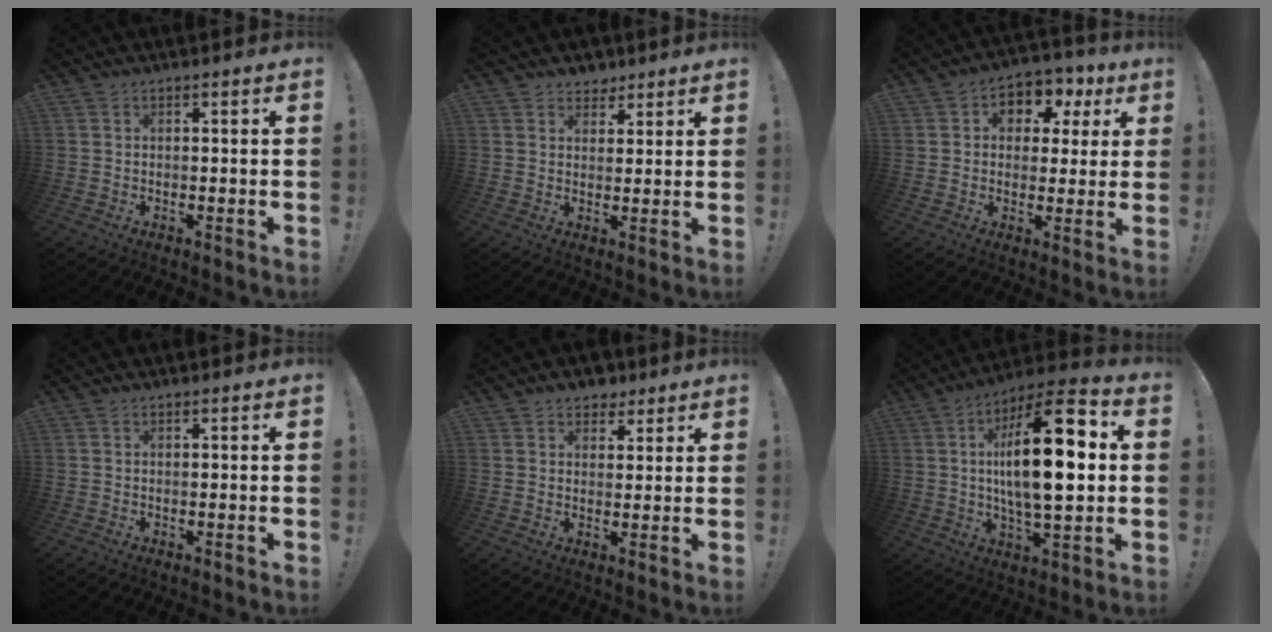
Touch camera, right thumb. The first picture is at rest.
{"total": 4.4, "force": [3.3, 2.9, 0.2], "torque": [0.008, -0.023, 0.060]}
{"total": 7.2, "force": [1.7, 6.2, 3.2], "torque": [-0.028, -0.007, 0.030]}
{"total": 0.0}
{"total": 5.5, "force": [3.9, 3.7, 0.9], "torque": [0.000, -0.024, 0.072]}
{"total": 23.0, "force": [2.6, 8.4, 21.2], "torque": [-0.343, -0.006, 0.029]}